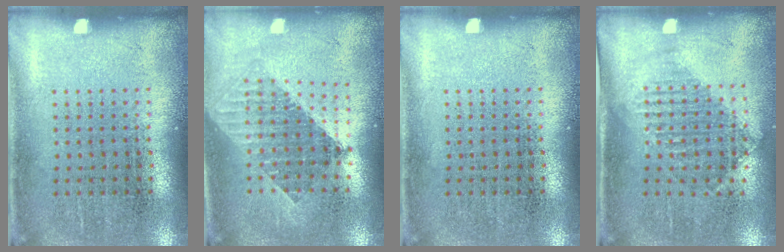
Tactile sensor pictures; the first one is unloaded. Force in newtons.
{"total": 1.6, "press": 1.3, "slide": 0.8}
{"total": 0.0}
{"total": 1.2, "press": 1.1, "slide": 0.5}